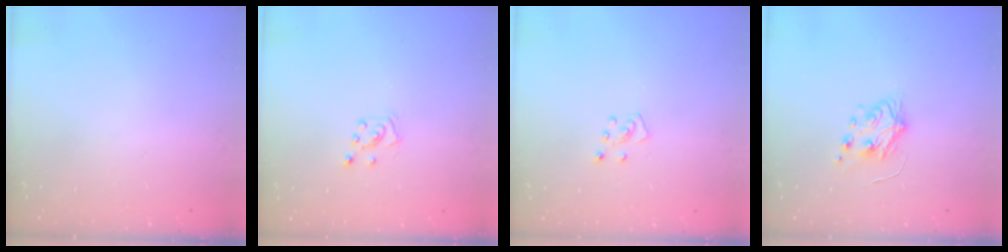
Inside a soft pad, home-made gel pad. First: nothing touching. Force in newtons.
{"total": 5.9, "press": 5.8, "slide": 0.7}
{"total": 5.4, "press": 5.4, "slide": 0.6}
{"total": 5.9, "press": 5.9, "slide": 0.6}